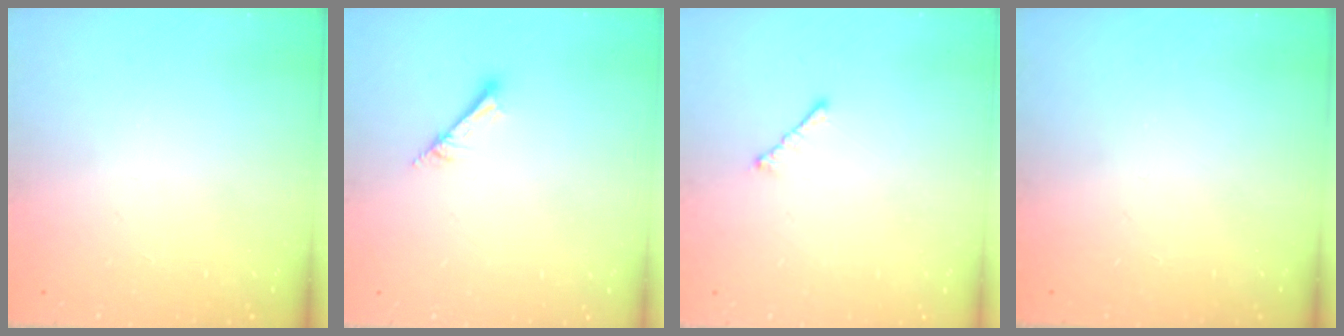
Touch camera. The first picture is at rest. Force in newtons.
{"total": 3.1, "press": 3.1, "slide": 0.0}
{"total": 1.9, "press": 1.8, "slide": 0.5}
{"total": 0.0}